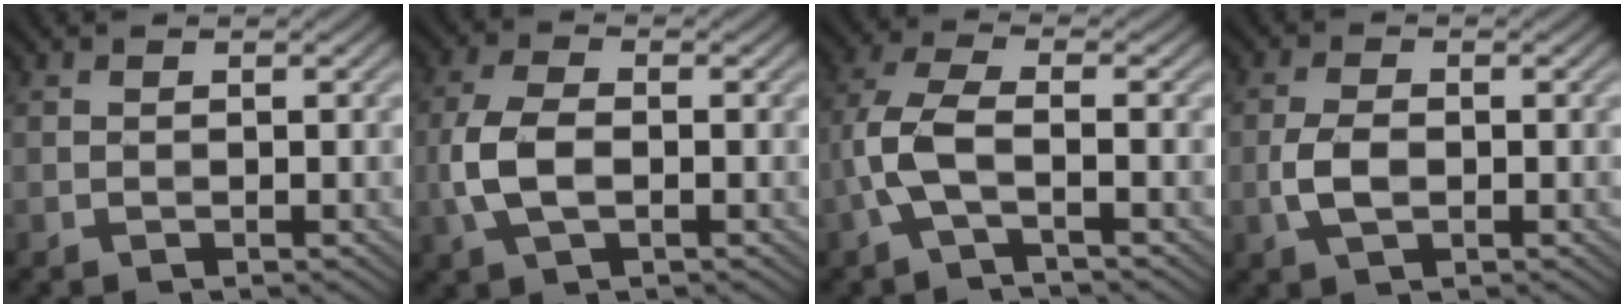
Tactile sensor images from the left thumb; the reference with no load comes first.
{"total": 5.7, "force": [-1.1, 3.0, 4.7], "torque": [-0.117, 0.000, -0.025]}
{"total": 5.8, "force": [-1.9, 1.9, 5.2], "torque": [-0.126, 0.009, -0.050]}
{"total": 3.7, "force": [-0.8, 2.0, 3.0], "torque": [-0.070, -0.002, -0.018]}